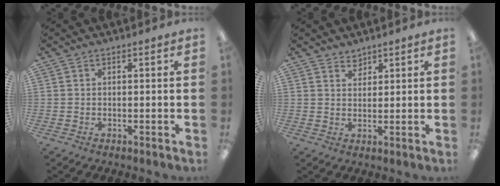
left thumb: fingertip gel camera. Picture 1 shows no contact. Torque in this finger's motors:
{"motor_torque": [-0.26, -0.25, -0.17, 0.21, 0.03]}